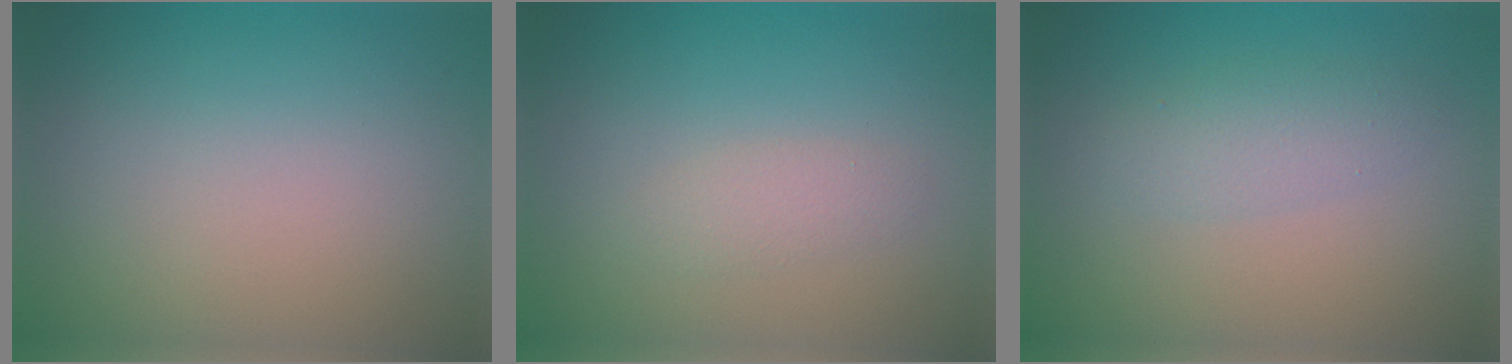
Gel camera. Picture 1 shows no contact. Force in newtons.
{"total": 1.5, "press": 1.5, "slide": 0.1}
{"total": 2.3, "press": 2.3, "slide": 0.1}